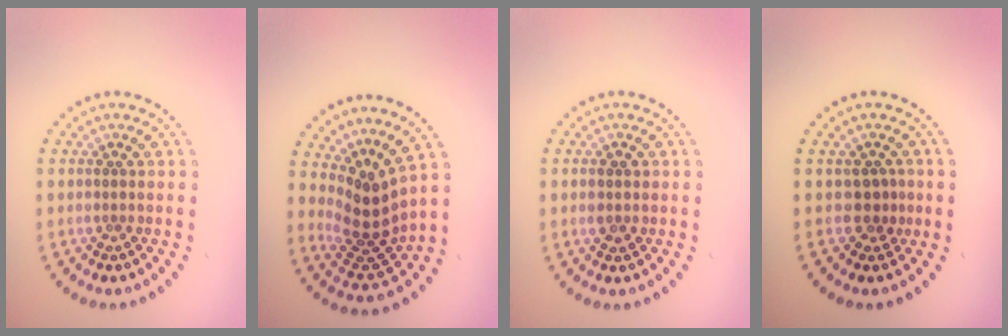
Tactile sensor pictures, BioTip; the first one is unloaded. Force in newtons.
{"total": 3.9, "press": 2.7, "slide": 2.7}
{"total": 1.3, "press": 1.3, "slide": 0.1}
{"total": 1.8, "press": 1.2, "slide": 1.2}